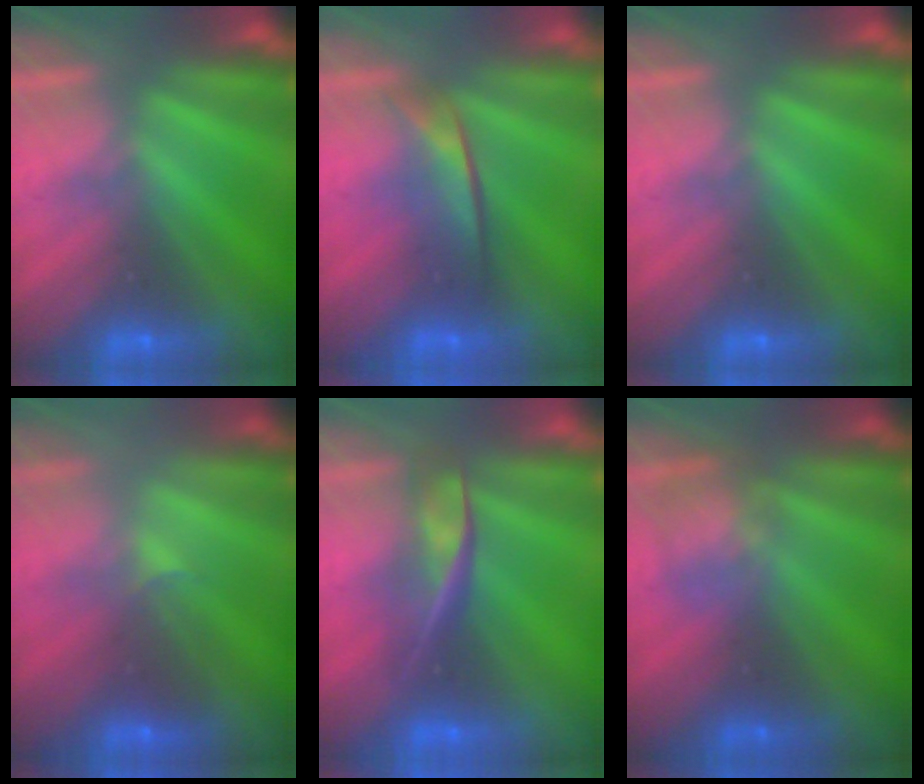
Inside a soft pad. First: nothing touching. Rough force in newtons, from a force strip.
{"total": 2.1}
{"total": 0.0}
{"total": 2.0}
{"total": 2.3}
{"total": 2.4}